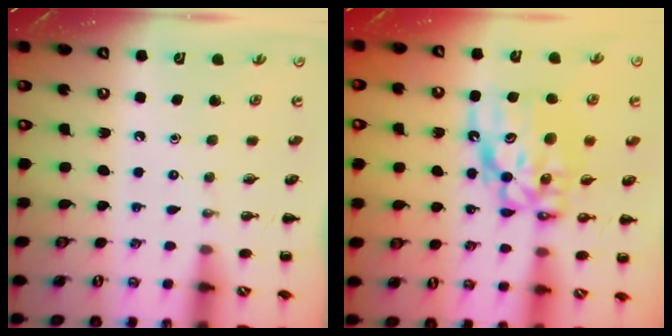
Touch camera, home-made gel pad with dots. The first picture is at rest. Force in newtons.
{"total": 11.3, "press": 10.8, "slide": 3.3}